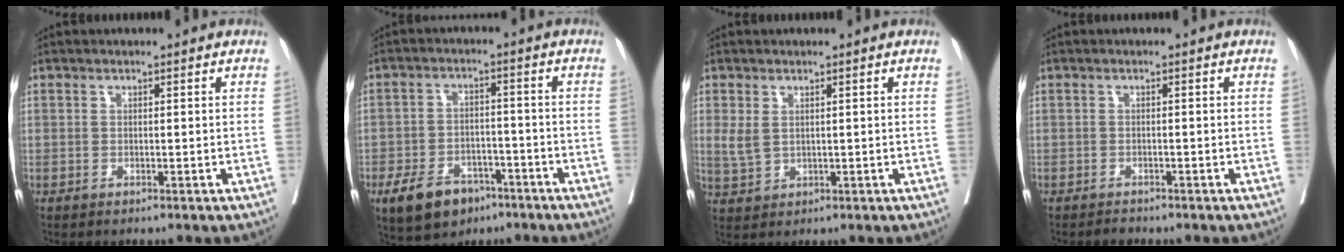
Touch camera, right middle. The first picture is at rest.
{"total": 9.0, "force": [-5.5, 5.4, 4.7], "torque": [-0.083, 0.003, -0.084]}
{"total": 3.1, "force": [0.7, 2.0, 2.3], "torque": [-0.056, 0.001, 0.024]}
{"total": 0.9, "force": [-0.8, 0.2, 0.0], "torque": [0.001, 0.000, -0.011]}